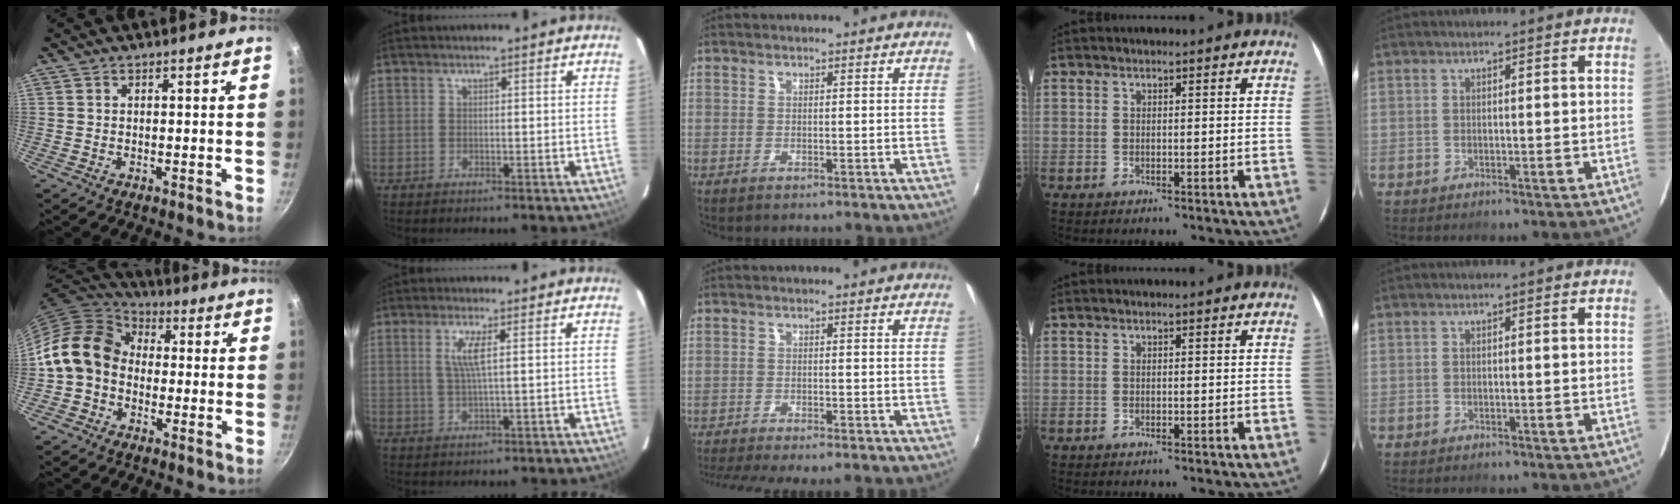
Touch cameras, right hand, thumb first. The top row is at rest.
{"thumb": {"total": 12.6, "force": [-0.7, 10.1, 7.4], "torque": [-0.104, 0.037, -0.034]}, "index": {"total": 3.9, "force": [1.1, -0.1, 3.8], "torque": [-0.074, -0.003, 0.021]}, "middle": {"total": 7.7, "force": [-6.8, 0.2, 3.6], "torque": [-0.087, -0.025, -0.110]}}